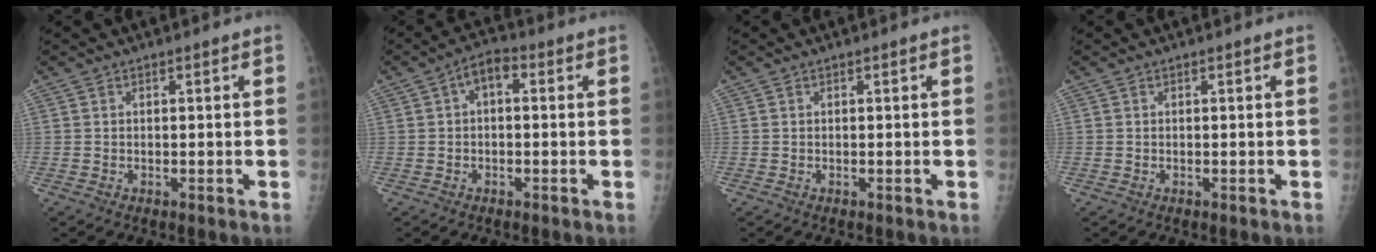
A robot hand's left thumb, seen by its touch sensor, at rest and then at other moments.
{"total": 4.4, "force": [0.5, 2.5, 3.6], "torque": [-0.047, 0.016, -0.004]}
{"total": 0.0}
{"total": 0.0}